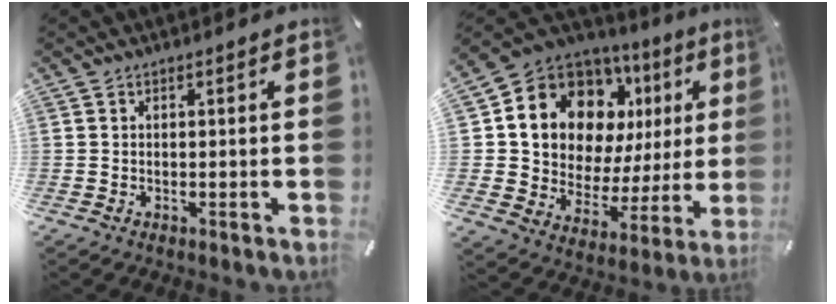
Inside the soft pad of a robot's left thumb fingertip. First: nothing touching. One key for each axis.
{"total": 15.3, "fx": 8.2, "fy": 10.9, "fz": 6.9, "tx": -0.120, "ty": -0.068, "tz": 0.153}